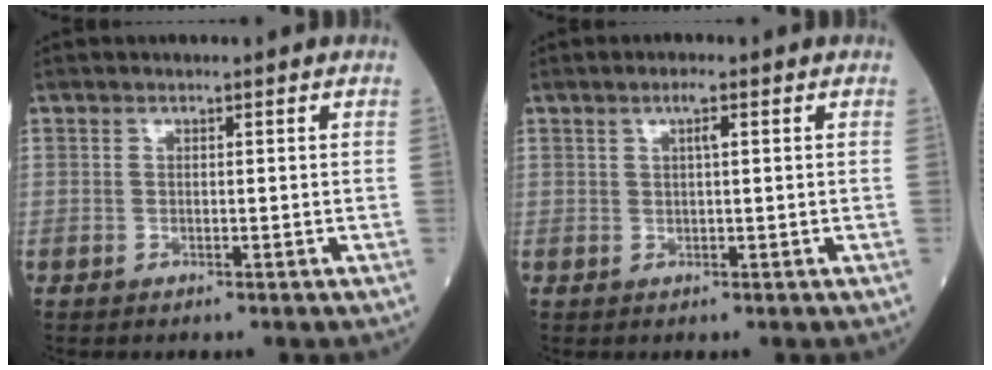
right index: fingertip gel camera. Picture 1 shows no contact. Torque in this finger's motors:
{"motor_torque": [0.23, 0.13, 0.11, 0.06]}